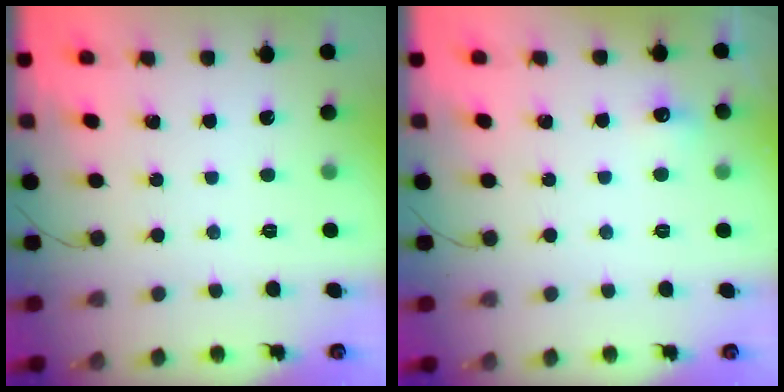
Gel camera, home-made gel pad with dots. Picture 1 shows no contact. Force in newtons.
{"total": 4.6, "press": 4.5, "slide": 1.2}